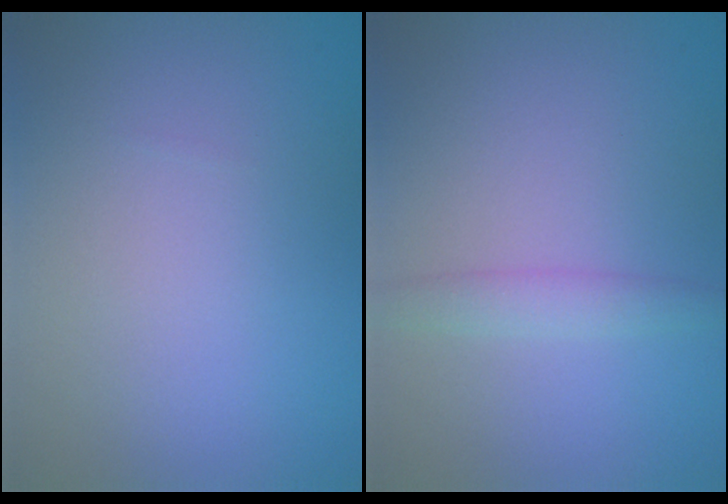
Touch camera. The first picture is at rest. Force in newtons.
{"total": 1.7, "press": 1.7, "slide": 0.1}